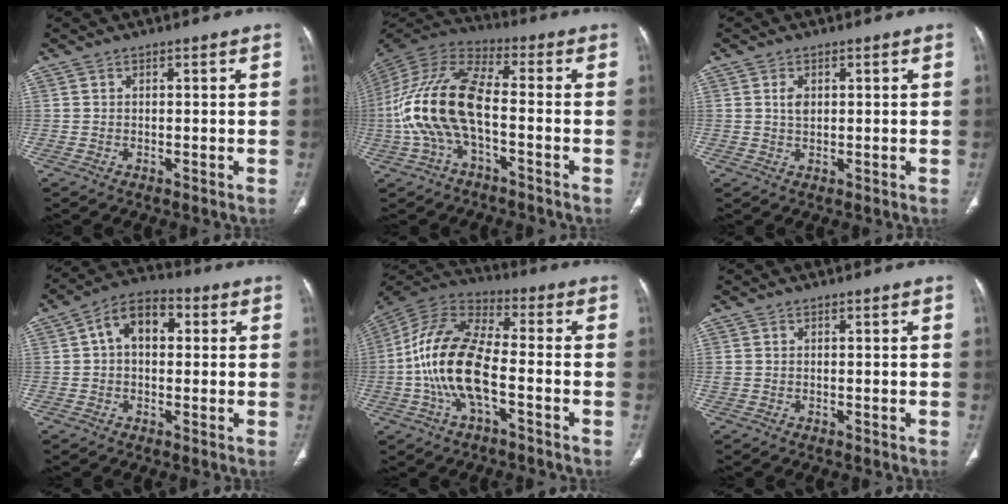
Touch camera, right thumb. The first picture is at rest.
{"total": 16.9, "force": [-3.2, 7.7, 14.6], "torque": [-0.314, 0.040, -0.066]}
{"total": 2.2, "force": [0.6, 1.4, 1.5], "torque": [-0.024, -0.003, 0.012]}
{"total": 9.0, "force": [1.6, 5.9, 6.7], "torque": [-0.097, 0.027, 0.018]}
{"total": 16.3, "force": [-3.5, 7.3, 14.1], "torque": [-0.287, 0.040, -0.071]}
{"total": 0.6, "force": [0.1, 0.5, 0.2], "torque": [0.000, 0.002, 0.001]}